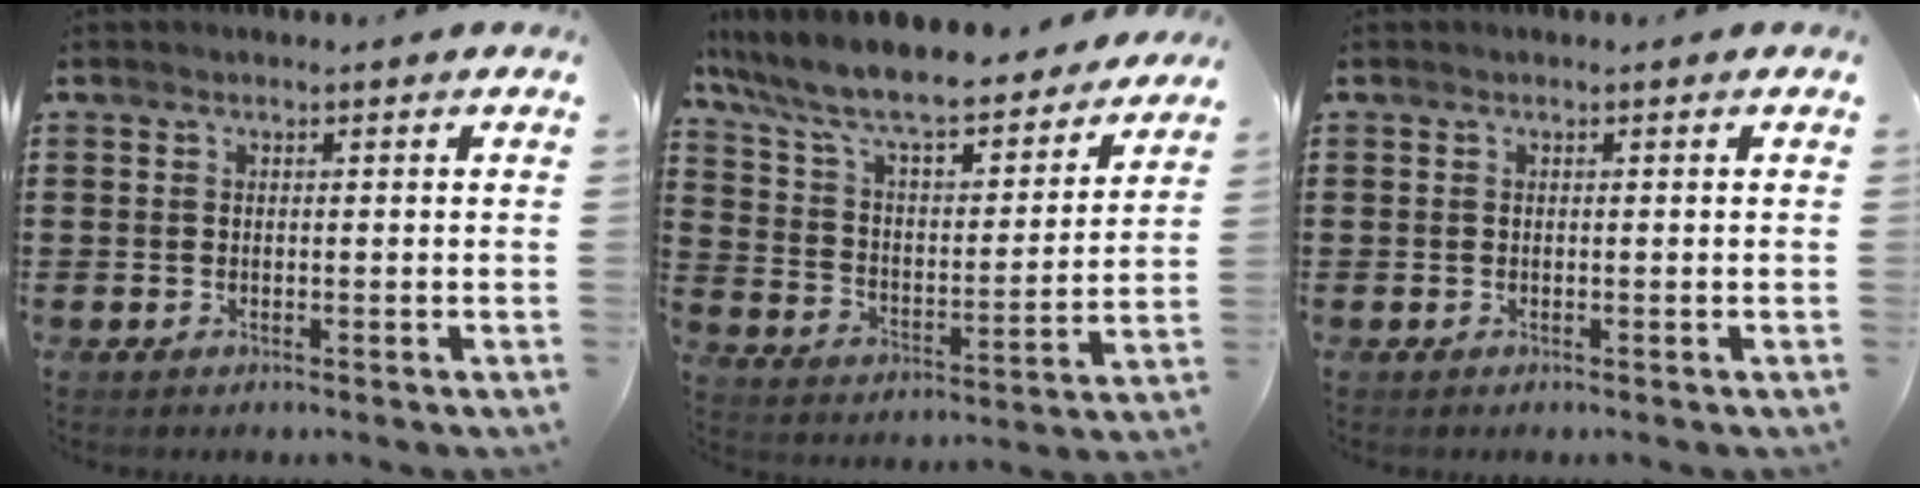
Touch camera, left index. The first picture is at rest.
{"total": 9.1, "force": [8.3, 0.8, 3.9], "torque": [-0.113, -0.064, 0.136]}
{"total": 0.0}